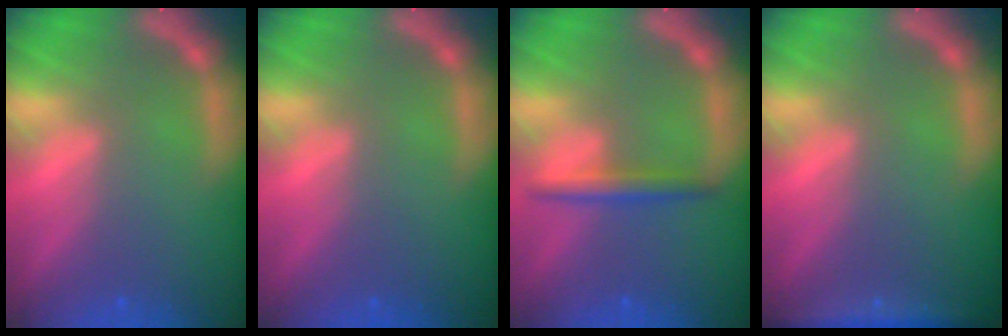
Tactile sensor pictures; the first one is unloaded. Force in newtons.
{"total": 0.0}
{"total": 2.5}
{"total": 3.5}